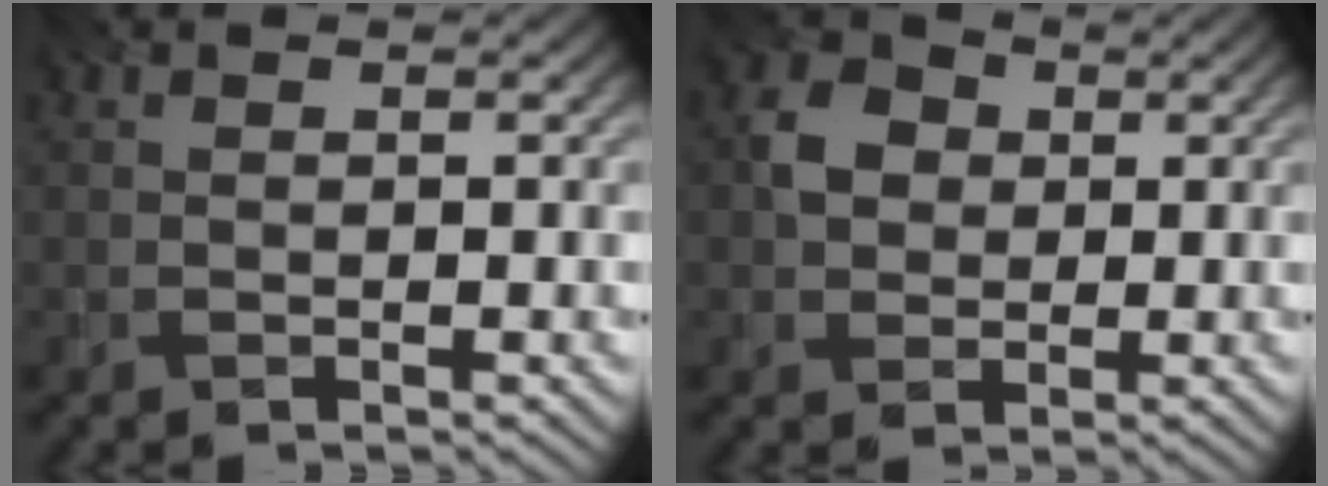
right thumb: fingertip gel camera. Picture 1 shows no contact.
{"total": 4.1, "force": [0.5, 3.6, 2.0], "torque": [-0.045, 0.010, 0.002]}